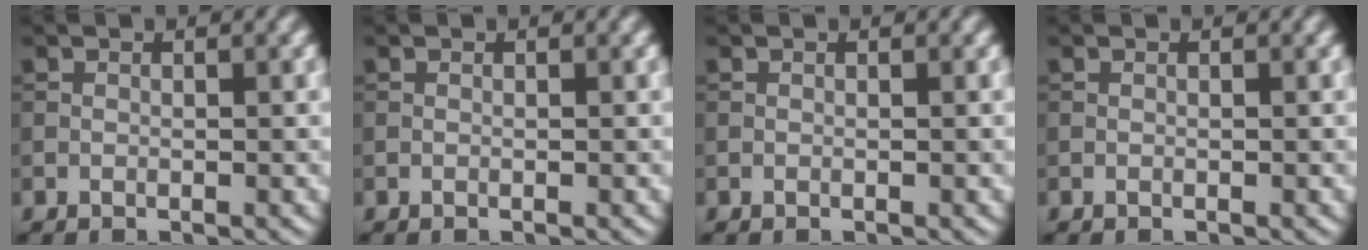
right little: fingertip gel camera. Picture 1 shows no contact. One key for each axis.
{"total": 0.0}
{"total": 0.0}
{"total": 0.0}